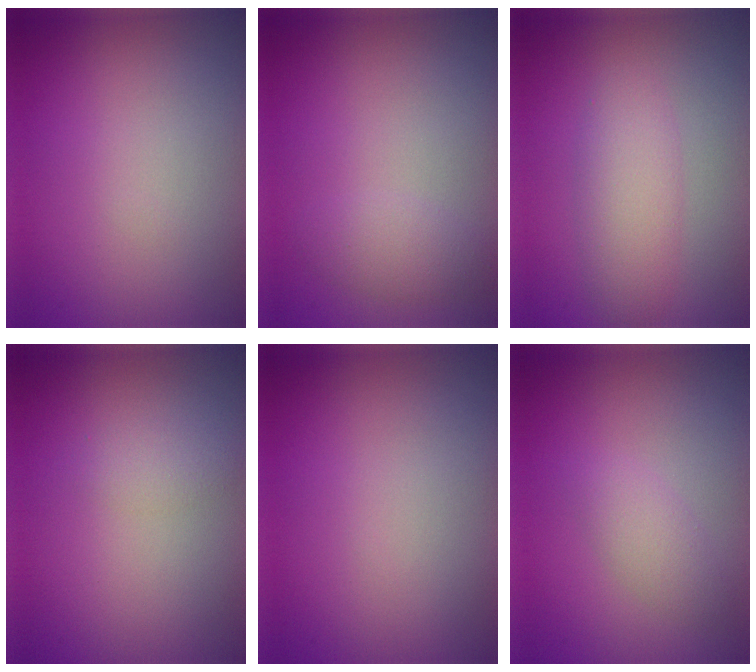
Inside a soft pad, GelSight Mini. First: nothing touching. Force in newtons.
{"total": 1.7, "press": 1.7, "slide": 0.1}
{"total": 3.2, "press": 3.2, "slide": 0.1}
{"total": 1.3, "press": 1.3, "slide": 0.0}
{"total": 0.0}
{"total": 1.9, "press": 1.9, "slide": 0.1}